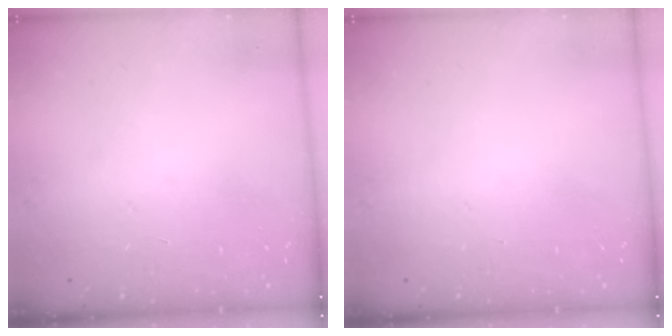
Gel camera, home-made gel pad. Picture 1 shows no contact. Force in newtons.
{"total": 0.6, "press": 0.0, "slide": 0.6}